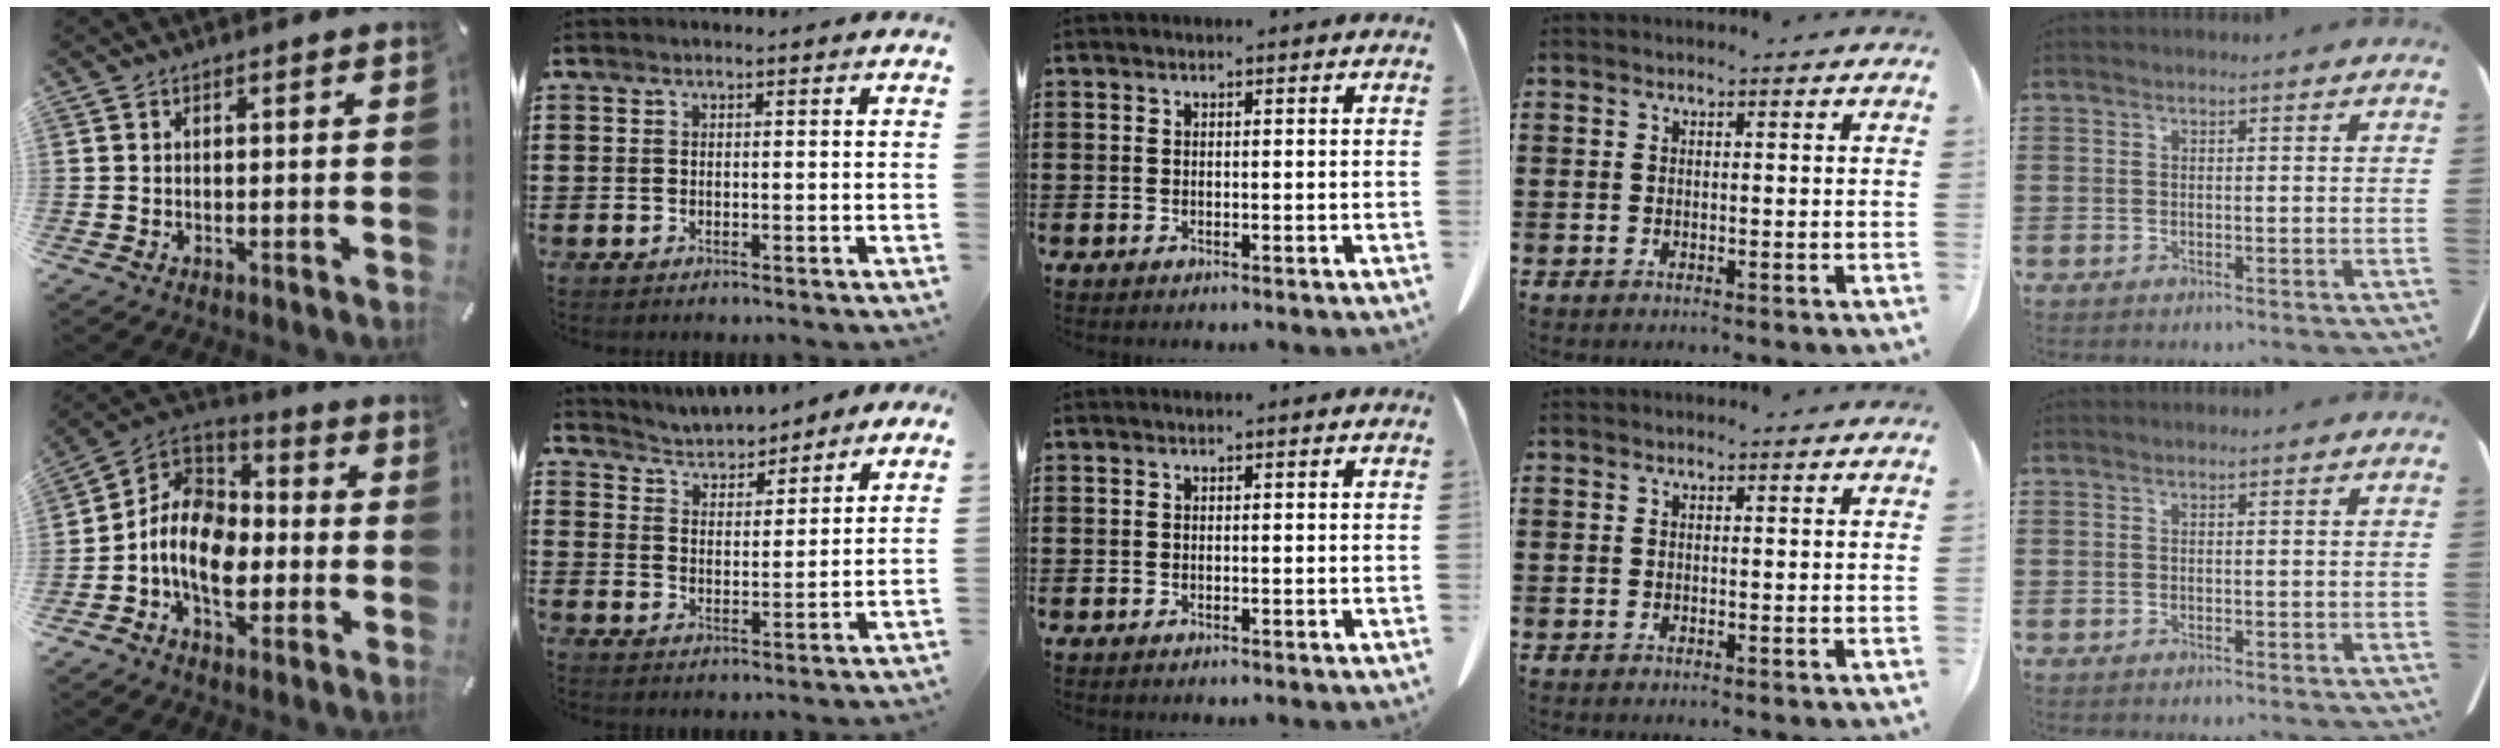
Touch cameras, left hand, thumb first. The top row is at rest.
{"thumb": {"total": 12.2, "force": [-4.5, 9.0, 6.9], "torque": [-0.157, 0.020, -0.087]}, "index": {"total": 3.9, "force": [3.8, 1.1, 0.2], "torque": [-0.027, -0.020, 0.063]}}